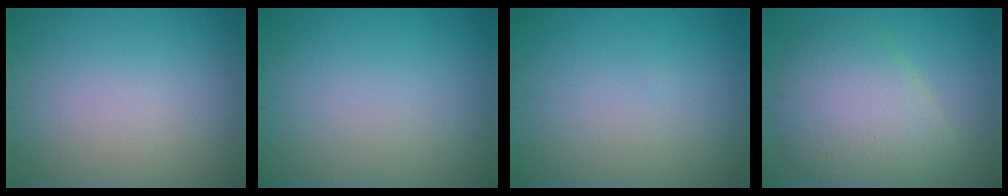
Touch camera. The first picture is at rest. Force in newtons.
{"total": 0.0}
{"total": 0.0}
{"total": 6.8, "press": 6.8, "slide": 0.5}